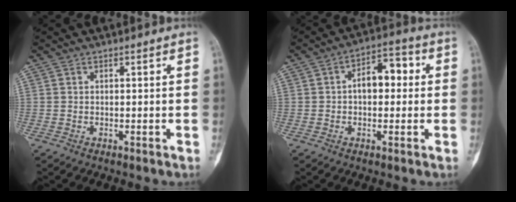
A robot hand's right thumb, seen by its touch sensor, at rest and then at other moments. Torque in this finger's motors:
{"motor_torque": [1.04, 0.86, 0.68, 0.22, 0.05]}